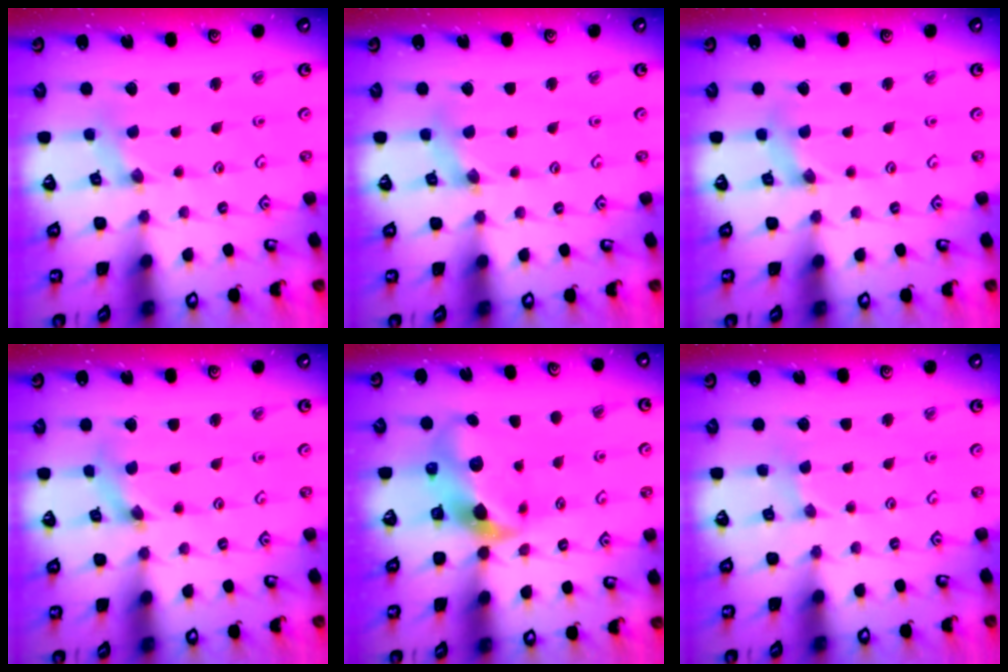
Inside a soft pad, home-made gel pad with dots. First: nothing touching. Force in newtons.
{"total": 1.6, "press": 1.6, "slide": 0.3}
{"total": 0.8, "press": 0.7, "slide": 0.3}
{"total": 1.6, "press": 1.6, "slide": 0.3}
{"total": 9.5, "press": 9.4, "slide": 1.7}
{"total": 0.0}